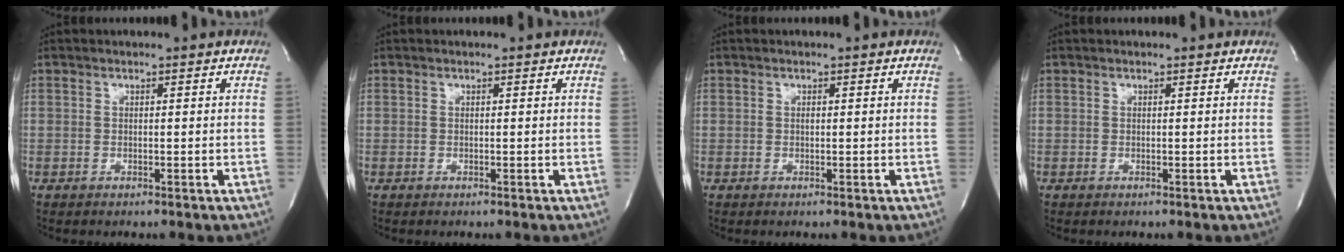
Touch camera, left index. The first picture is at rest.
{"total": 0.0}
{"total": 0.0}
{"total": 0.0}